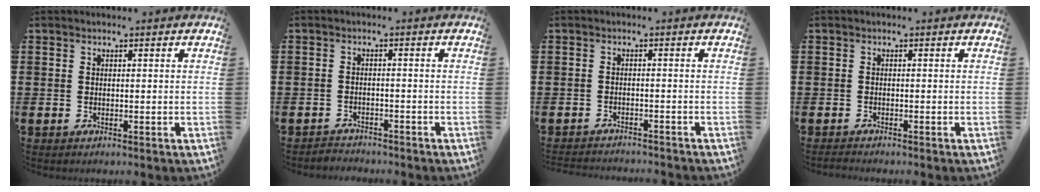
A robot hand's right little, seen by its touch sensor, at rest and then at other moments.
{"total": 1.6, "force": [-1.6, 0.1, -0.3], "torque": [0.001, 0.006, -0.036]}
{"total": 1.5, "force": [-1.5, -0.1, -0.1], "torque": [-0.002, 0.002, -0.030]}
{"total": 0.6, "force": [-0.6, 0.0, 0.1], "torque": [-0.002, -0.003, -0.012]}